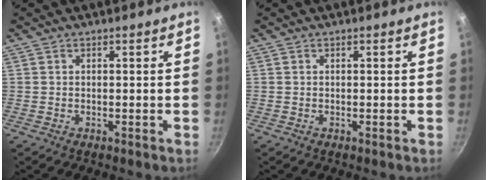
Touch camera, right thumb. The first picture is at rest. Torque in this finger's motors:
{"motor_torque": [-0.03, 0.03, -0.01, 0.04, 0.00]}